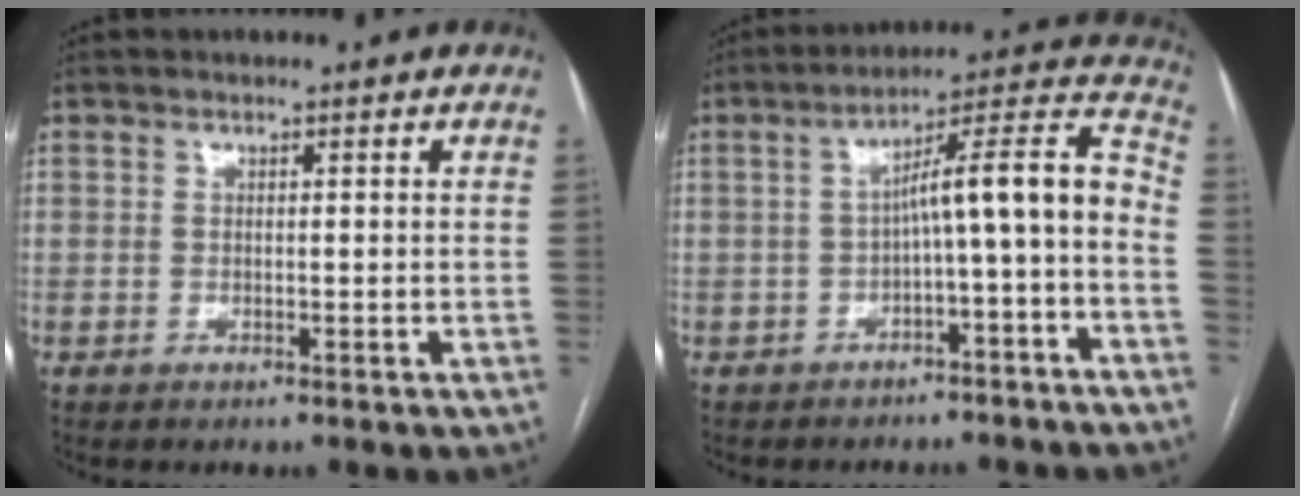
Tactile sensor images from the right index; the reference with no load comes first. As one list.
[{"total": 11.1, "force": [-3.1, 0.8, 10.6], "torque": [-0.145, 0.047, -0.043]}]